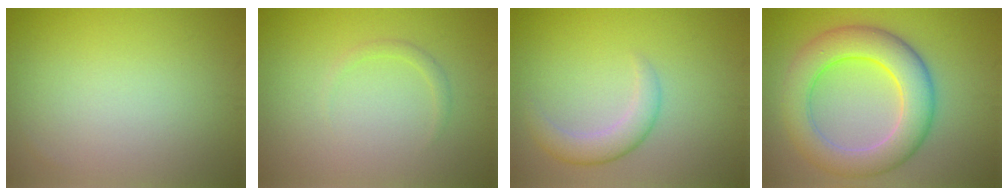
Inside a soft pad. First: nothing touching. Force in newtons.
{"total": 0.9, "press": 0.9, "slide": 0.1}
{"total": 2.9, "press": 2.9, "slide": 0.2}
{"total": 7.9, "press": 7.9, "slide": 0.1}